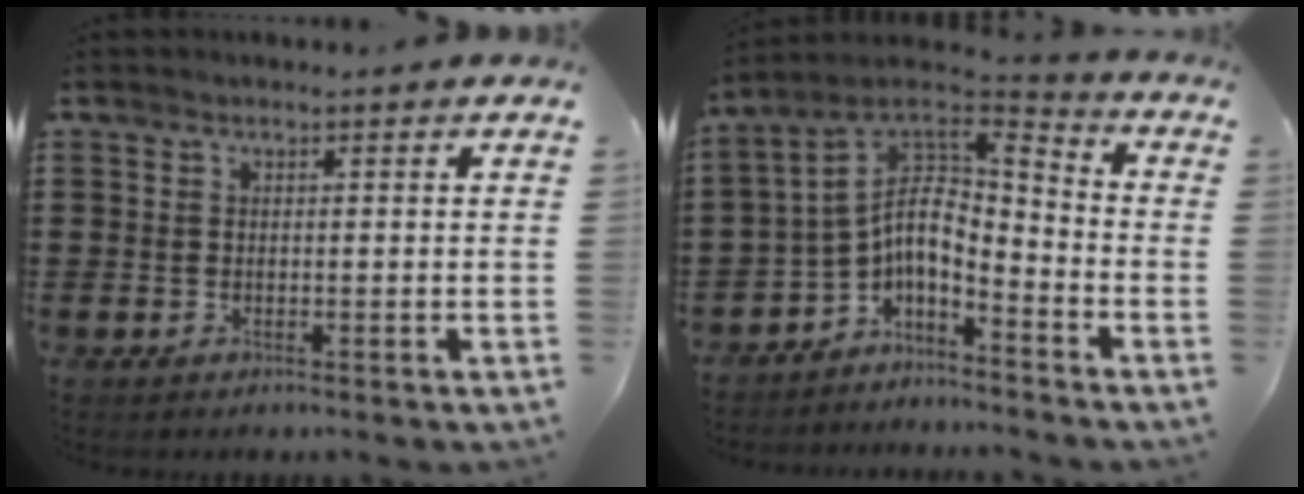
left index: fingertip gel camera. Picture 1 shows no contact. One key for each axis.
{"total": 7.1, "fx": -2.9, "fy": 3.2, "fz": 5.6, "tx": -0.134, "ty": -0.016, "tz": -0.069}